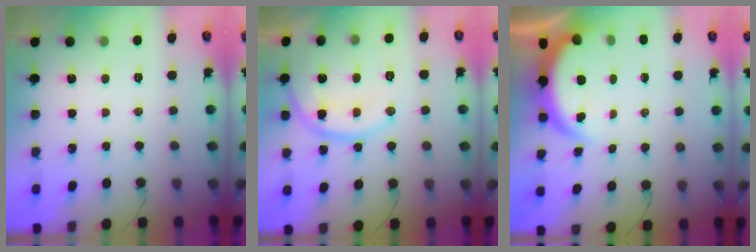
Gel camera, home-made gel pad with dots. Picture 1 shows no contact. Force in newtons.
{"total": 15.1, "press": 15.0, "slide": 1.7}
{"total": 4.0, "press": 4.0, "slide": 0.2}